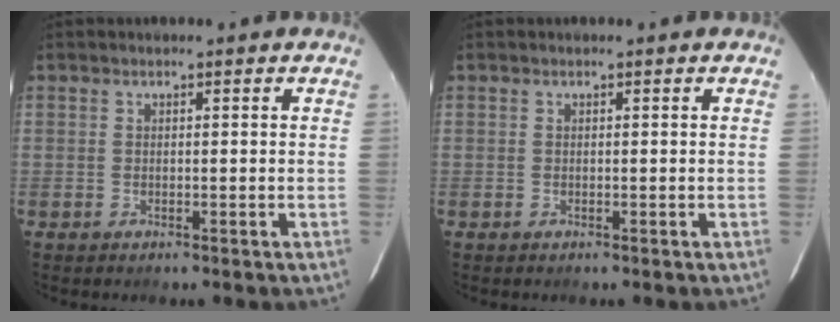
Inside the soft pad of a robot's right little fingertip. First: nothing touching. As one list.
[{"total": 0.0}]